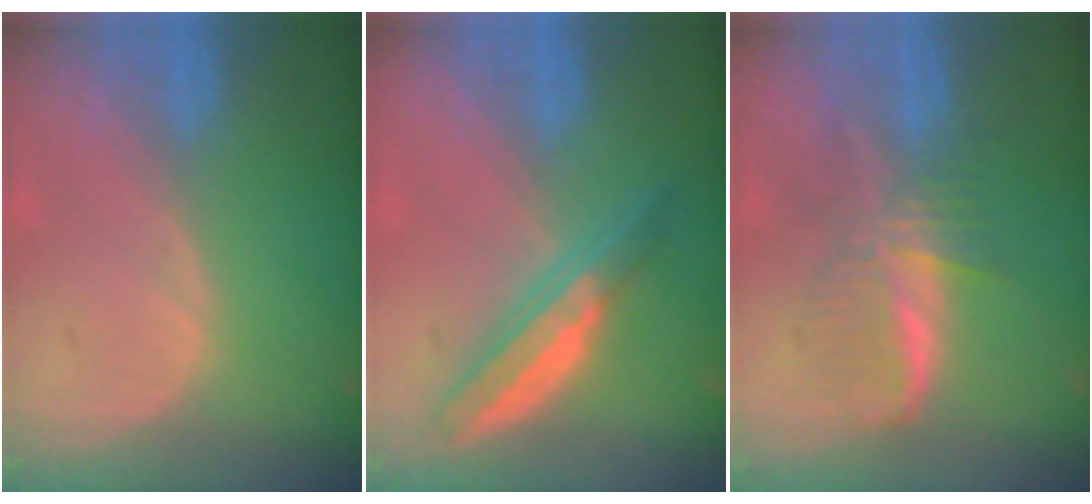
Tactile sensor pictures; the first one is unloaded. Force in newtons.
{"total": 6.1, "press": 5.7, "slide": 2.2}
{"total": 6.2, "press": 6.2, "slide": 0.4}